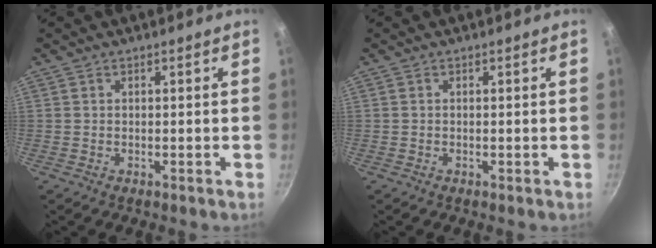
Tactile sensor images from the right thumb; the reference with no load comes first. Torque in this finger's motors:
{"motor_torque": [-0.26, 0.15, 0.25, 0.09, 0.03]}